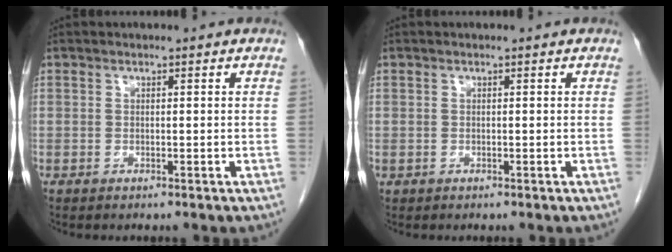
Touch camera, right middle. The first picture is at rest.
{"total": 0.0}